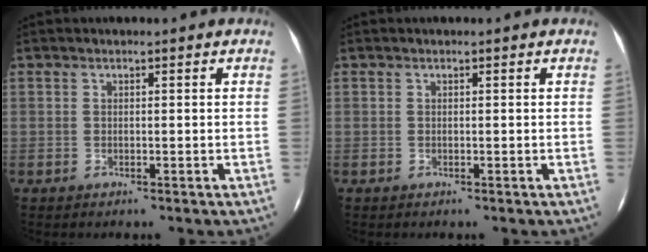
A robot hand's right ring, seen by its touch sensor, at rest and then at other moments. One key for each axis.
{"total": 0.0}